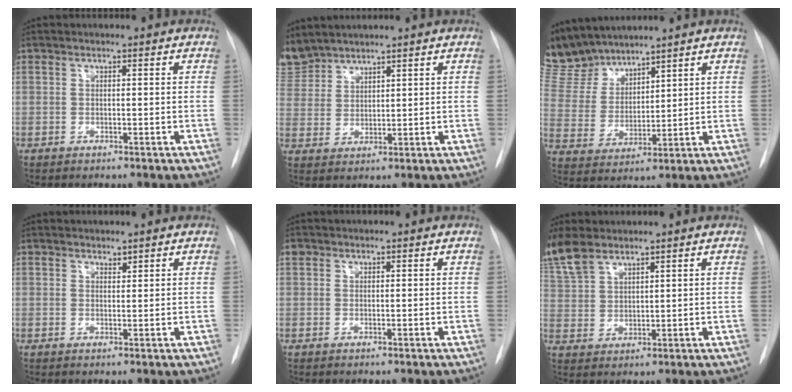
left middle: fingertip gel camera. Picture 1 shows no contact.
{"total": 6.2, "force": [5.9, 1.8, 0.2], "torque": [-0.009, 0.009, 0.129]}
{"total": 10.1, "force": [9.5, 2.8, 1.9], "torque": [-0.055, 0.006, 0.207]}
{"total": 0.8, "force": [0.8, 0.2, 0.1], "torque": [-0.004, -0.003, 0.013]}
{"total": 0.9, "force": [0.5, 0.7, 0.1], "torque": [0.001, 0.014, 0.007]}
{"total": 7.7, "force": [6.5, 2.7, 3.2], "torque": [-0.080, 0.008, 0.145]}